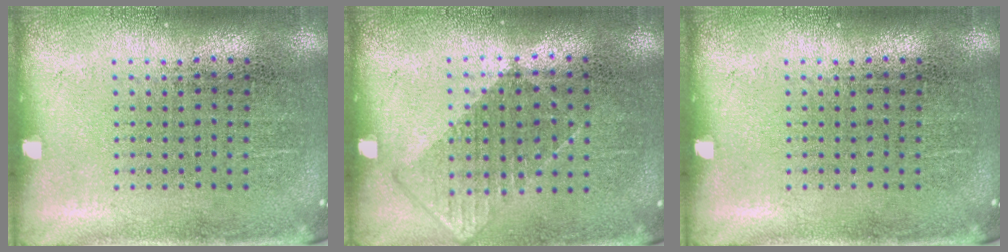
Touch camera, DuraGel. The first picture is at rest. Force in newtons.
{"total": 0.6, "press": 0.4, "slide": 0.4}
{"total": 0.0}